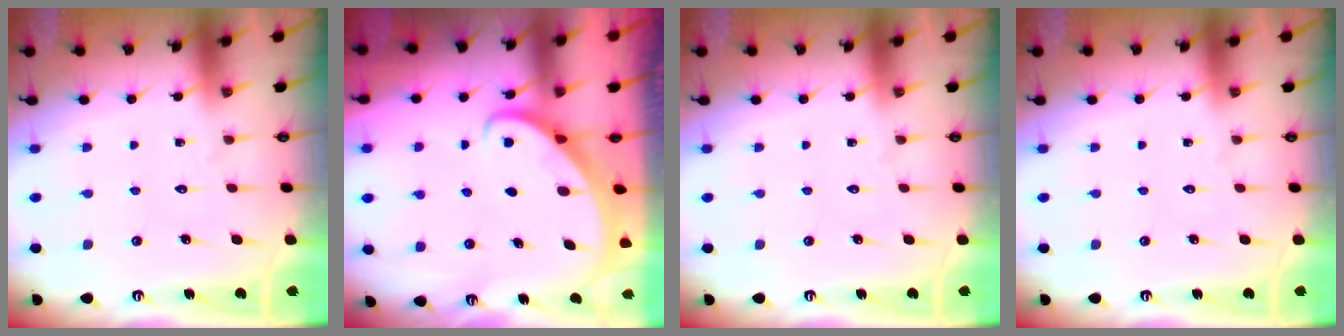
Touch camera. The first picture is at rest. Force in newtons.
{"total": 2.6, "press": 2.6, "slide": 0.2}
{"total": 0.0}
{"total": 0.0}